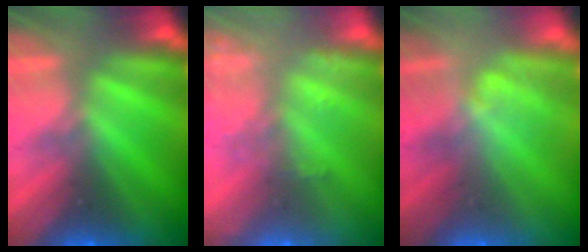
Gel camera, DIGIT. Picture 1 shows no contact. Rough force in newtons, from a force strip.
{"total": 7.1}
{"total": 1.3}